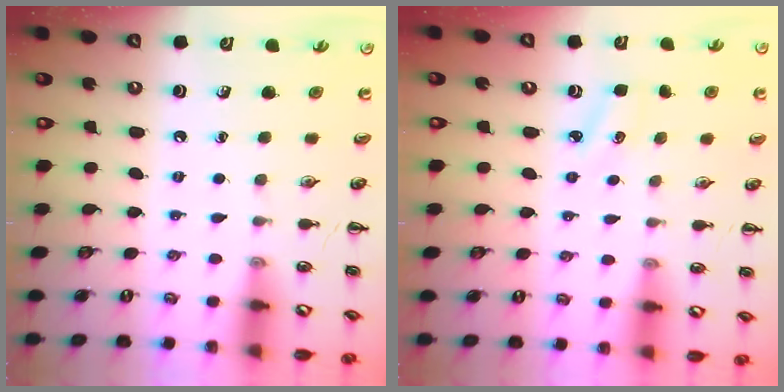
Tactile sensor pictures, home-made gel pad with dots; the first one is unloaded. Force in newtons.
{"total": 3.7, "press": 3.6, "slide": 0.9}